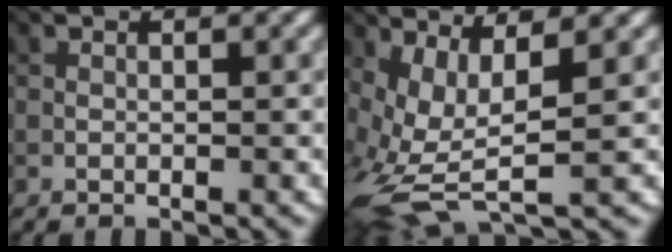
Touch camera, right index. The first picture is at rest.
{"total": 6.8, "force": [0.1, 3.0, 6.0], "torque": [-0.146, -0.018, 0.006]}